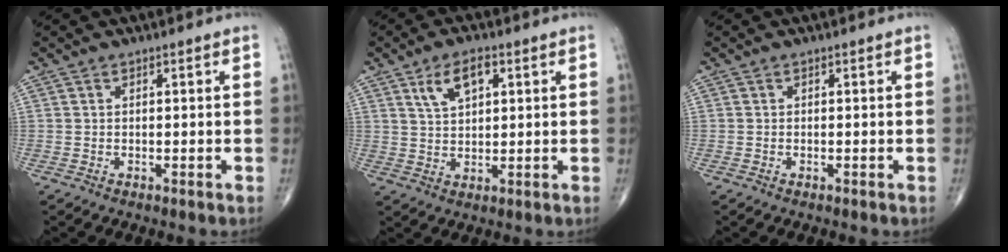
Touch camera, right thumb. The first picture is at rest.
{"total": 6.4, "force": [2.9, 3.2, 4.7], "torque": [-0.079, -0.004, 0.056]}
{"total": 0.0}